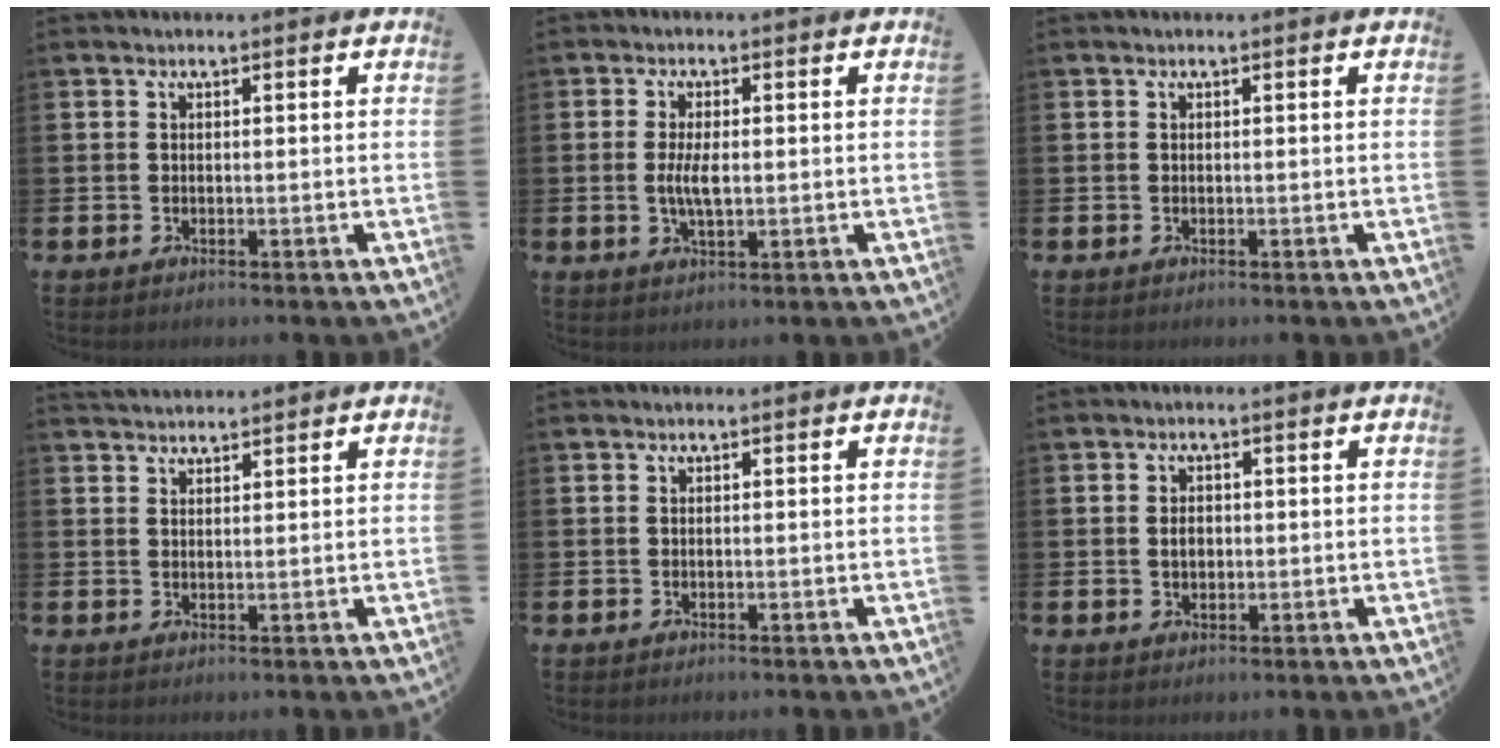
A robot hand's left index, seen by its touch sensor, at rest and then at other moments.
{"total": 3.9, "force": [0.0, 1.6, 3.6], "torque": [-0.058, 0.000, -0.004]}
{"total": 0.0}
{"total": 2.4, "force": [2.3, 0.5, 0.2], "torque": [0.001, -0.008, 0.042]}
{"total": 0.0}
{"total": 2.1, "force": [0.1, 1.6, 1.4], "torque": [-0.010, 0.001, -0.005]}